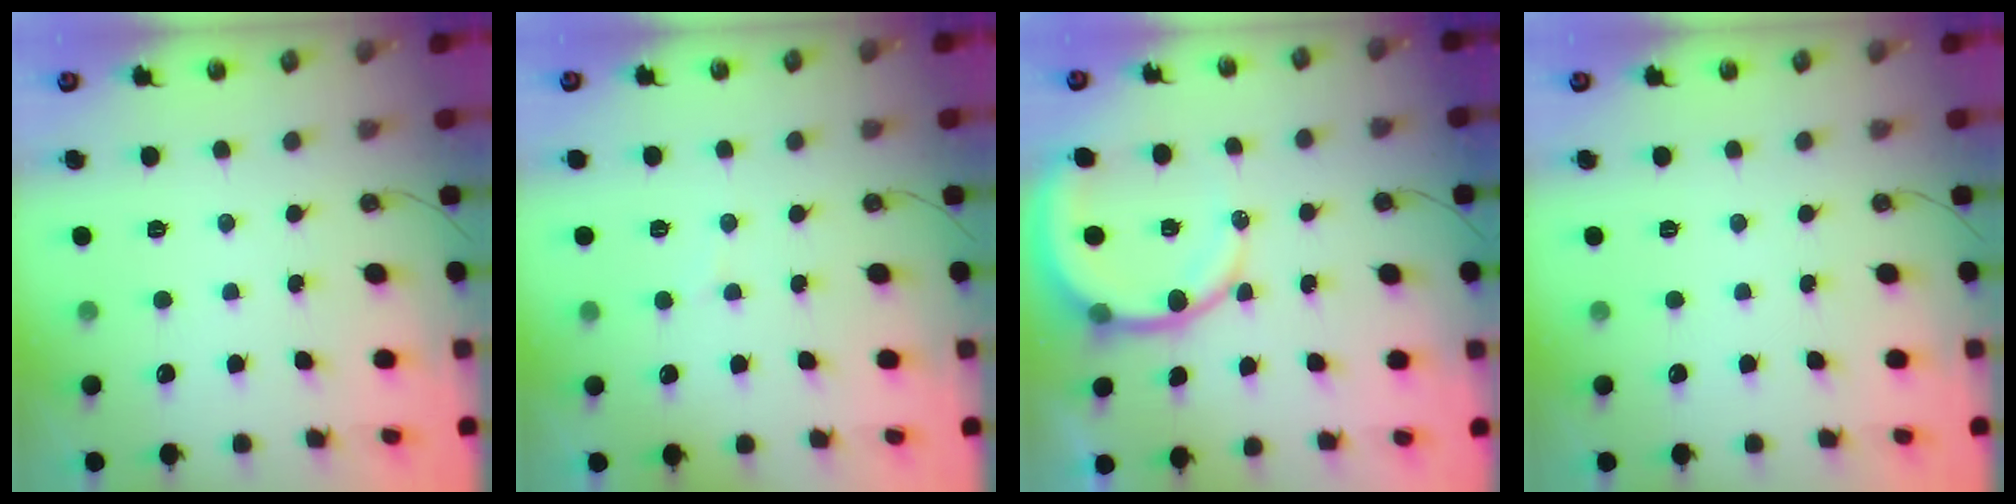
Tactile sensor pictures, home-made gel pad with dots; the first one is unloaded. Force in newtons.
{"total": 2.9, "press": 2.7, "slide": 1.1}
{"total": 9.6, "press": 9.5, "slide": 1.1}
{"total": 0.0}